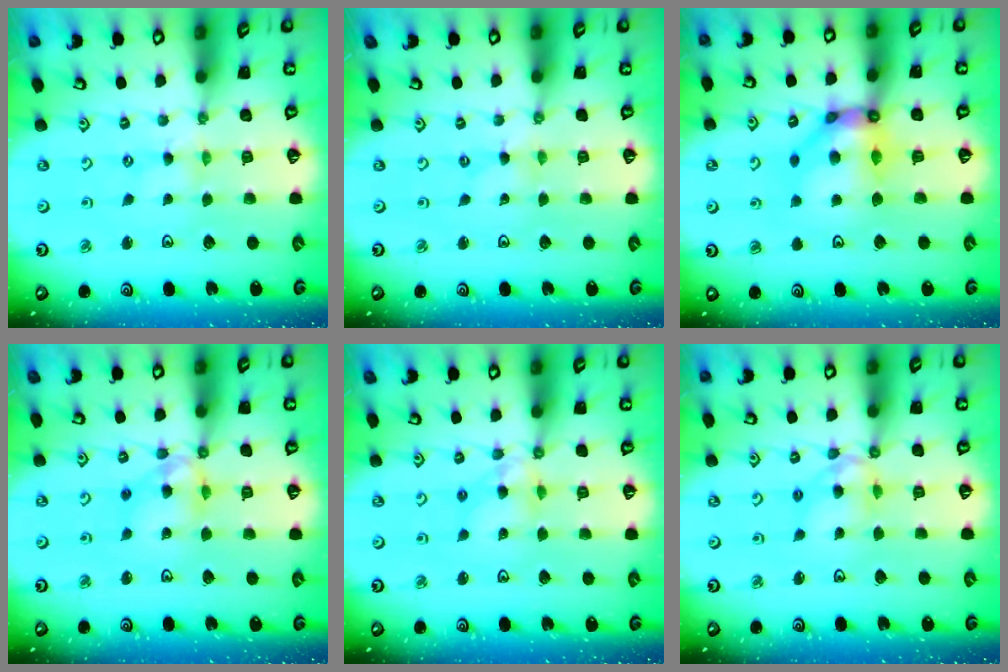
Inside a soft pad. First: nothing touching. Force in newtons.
{"total": 0.0}
{"total": 11.4, "press": 11.3, "slide": 1.3}
{"total": 11.5, "press": 11.5, "slide": 1.0}
{"total": 8.5, "press": 8.4, "slide": 0.8}
{"total": 9.6, "press": 9.6, "slide": 1.0}